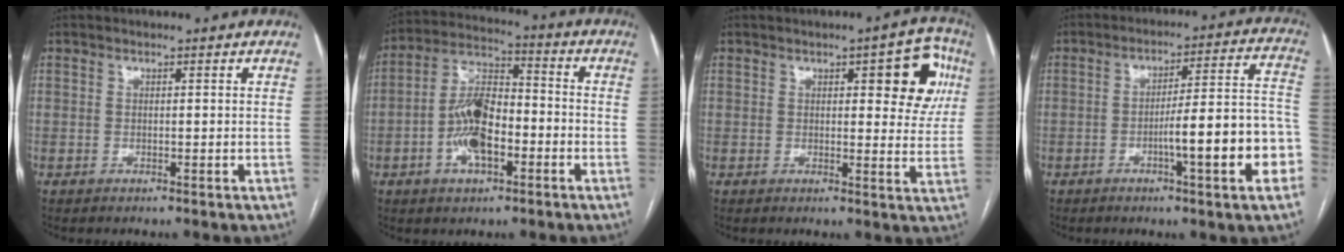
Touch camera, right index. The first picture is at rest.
{"total": 11.1, "force": [-3.4, 4.7, 9.4], "torque": [-0.192, 0.021, -0.064]}
{"total": 9.0, "force": [3.1, 3.0, 7.9], "torque": [-0.079, 0.016, 0.034]}
{"total": 13.9, "force": [-4.5, 1.3, 13.2], "torque": [-0.168, 0.020, -0.062]}